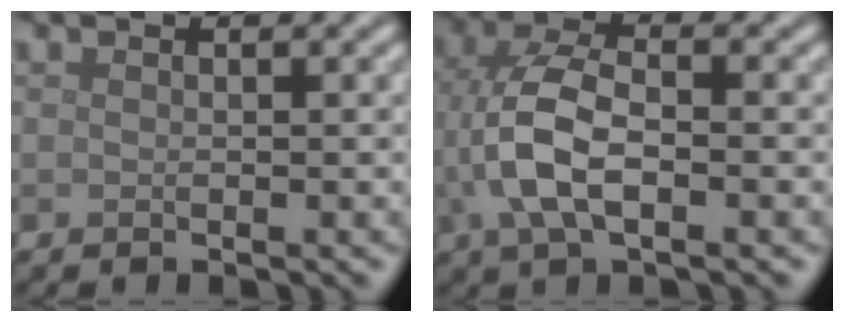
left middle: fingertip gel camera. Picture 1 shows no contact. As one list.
[{"total": 6.6, "force": [-1.0, 3.2, 5.6], "torque": [-0.133, 0.005, -0.021]}]